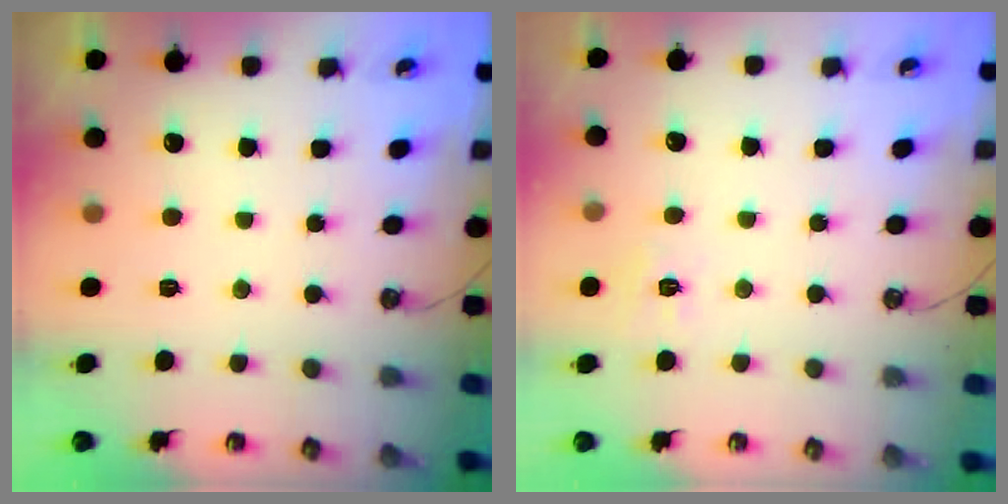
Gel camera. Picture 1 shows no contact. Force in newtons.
{"total": 6.6, "press": 6.6, "slide": 0.6}